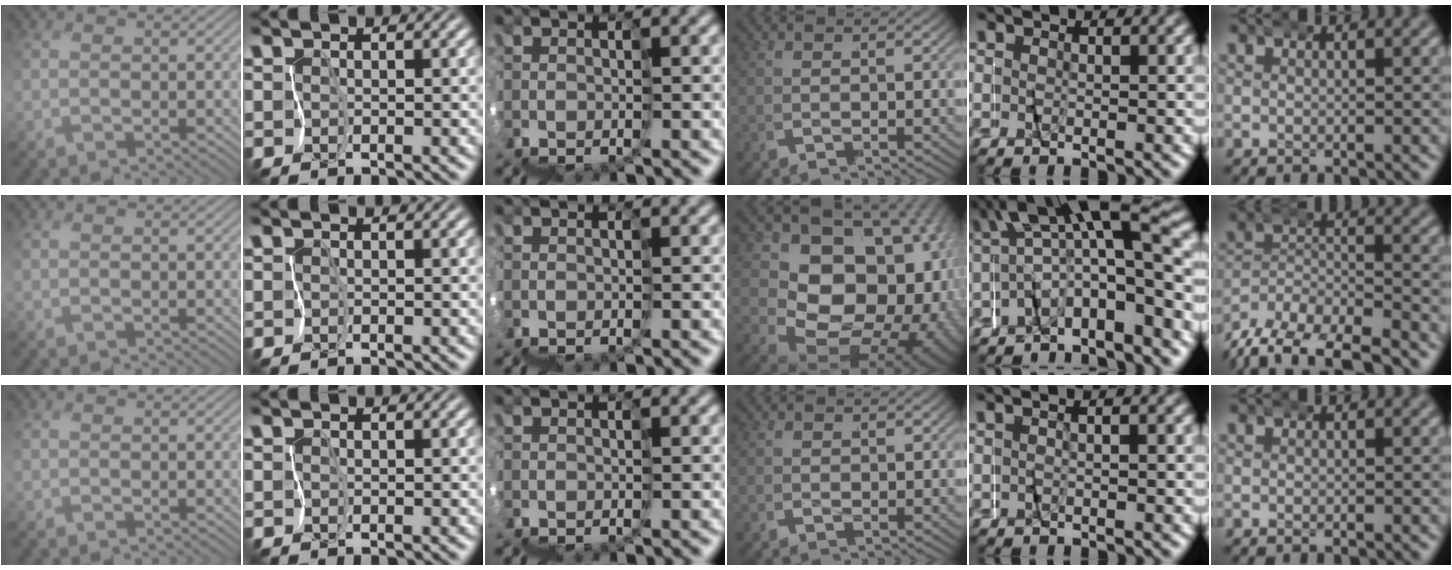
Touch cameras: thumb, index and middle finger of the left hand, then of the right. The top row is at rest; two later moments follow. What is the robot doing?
{"motion": "wrap", "object": "netting"}